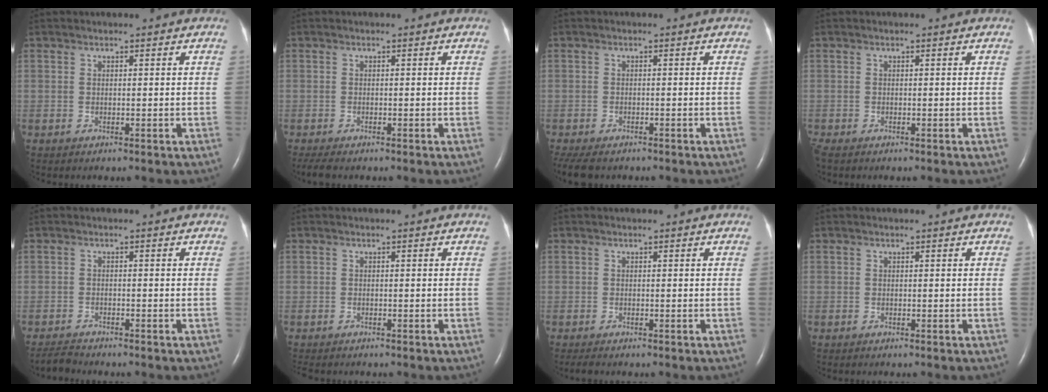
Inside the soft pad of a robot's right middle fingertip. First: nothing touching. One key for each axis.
{"total": 2.6, "fx": -2.1, "fy": 0.6, "fz": 1.4, "tx": -0.031, "ty": -0.010, "tz": -0.033}
{"total": 7.0, "fx": -5.4, "fy": 2.9, "fz": 3.3, "tx": -0.066, "ty": -0.010, "tz": -0.082}
{"total": 0.7, "fx": -0.7, "fy": 0.0, "fz": 0.3, "tx": -0.014, "ty": -0.005, "tz": -0.014}
{"total": 1.9, "fx": -1.9, "fy": 0.0, "fz": 0.0, "tx": -0.007, "ty": -0.012, "tz": -0.034}
{"total": 2.3, "fx": -1.9, "fy": 0.8, "fz": 0.9, "tx": -0.014, "ty": -0.005, "tz": -0.023}
{"total": 0.8, "fx": -0.7, "fy": 0.1, "fz": 0.4, "tx": -0.014, "ty": -0.004, "tz": -0.012}
{"total": 0.0}